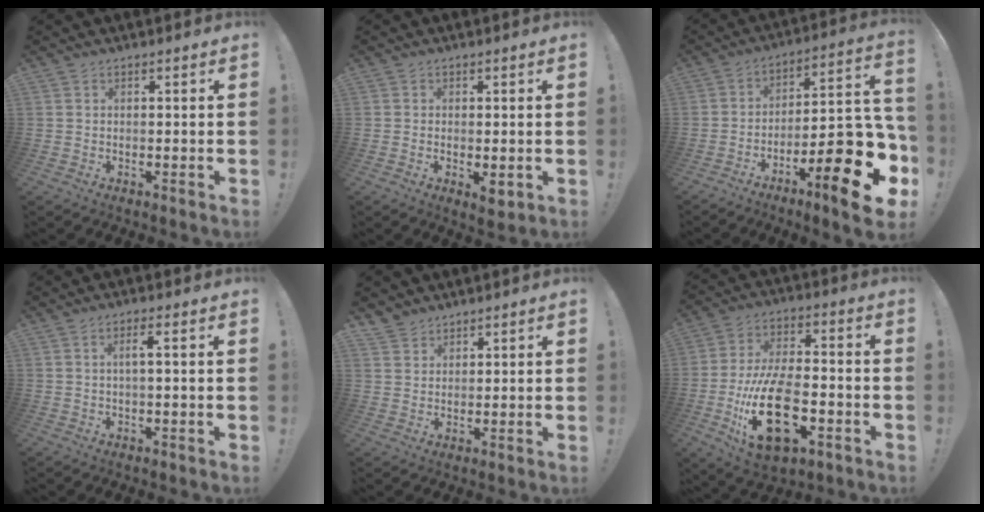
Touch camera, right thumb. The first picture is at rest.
{"total": 2.8, "force": [-0.5, 1.2, 2.5], "torque": [-0.028, -0.001, -0.005]}
{"total": 21.3, "force": [-10.1, 5.4, 17.9], "torque": [-0.241, 0.057, -0.157]}
{"total": 2.9, "force": [0.0, 0.1, 2.8], "torque": [-0.064, 0.007, -0.003]}
{"total": 3.3, "force": [2.9, 1.6, 0.1], "torque": [0.000, -0.020, 0.055]}
{"total": 23.2, "force": [-7.2, 12.3, 18.3], "torque": [-0.354, 0.038, -0.108]}